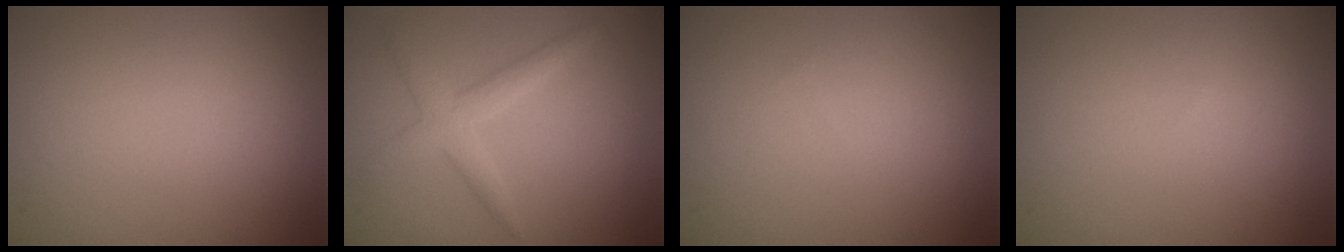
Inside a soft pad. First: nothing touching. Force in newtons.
{"total": 1.7, "press": 1.7, "slide": 0.2}
{"total": 0.0}
{"total": 0.0}